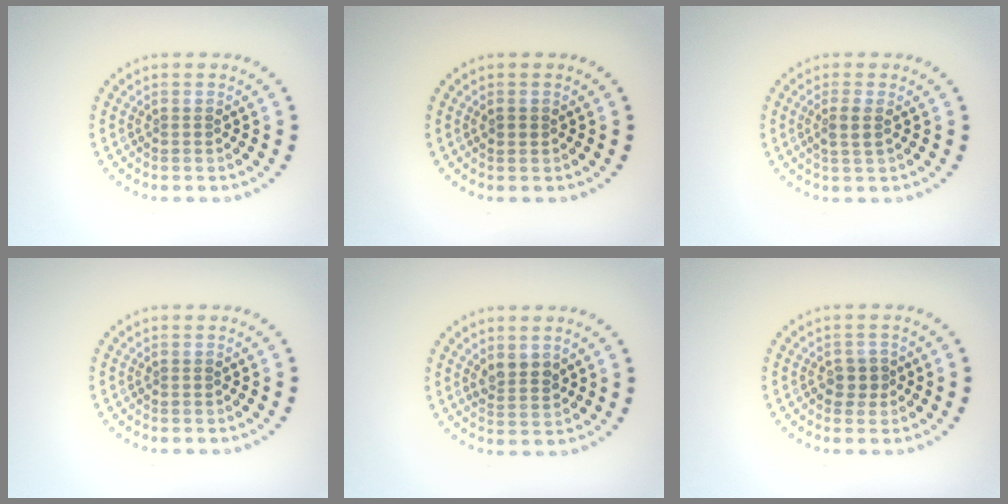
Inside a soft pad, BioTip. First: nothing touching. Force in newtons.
{"total": 0.9, "press": 0.8, "slide": 0.3}
{"total": 1.6, "press": 1.4, "slide": 0.7}
{"total": 0.0}
{"total": 2.4, "press": 2.2, "slide": 0.9}
{"total": 1.4, "press": 1.2, "slide": 0.6}